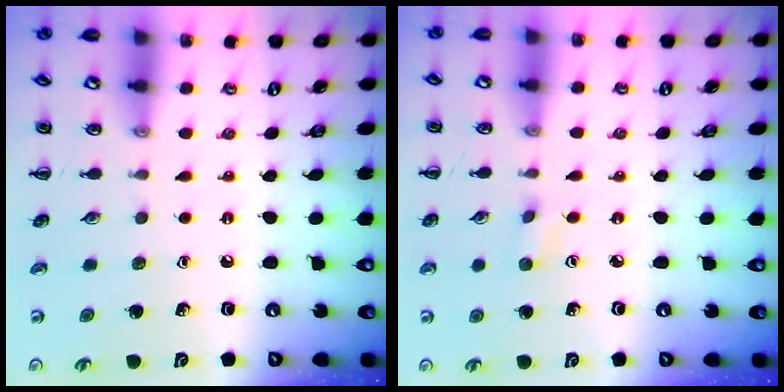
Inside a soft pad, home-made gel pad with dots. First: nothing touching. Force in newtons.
{"total": 2.3, "press": 2.2, "slide": 0.8}